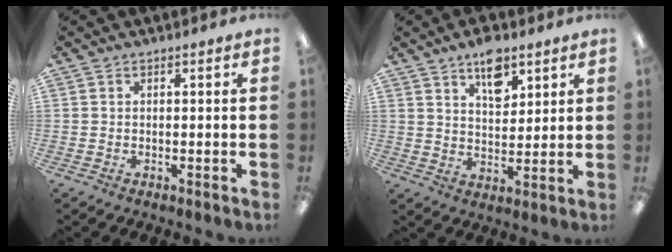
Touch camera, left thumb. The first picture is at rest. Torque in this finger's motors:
{"motor_torque": [0.10, 0.27, -0.04, -0.21, 0.03]}